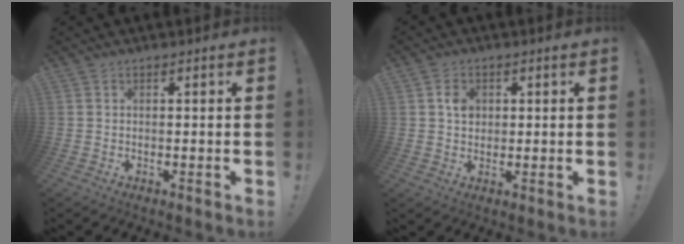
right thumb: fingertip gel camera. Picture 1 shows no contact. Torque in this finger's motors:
{"motor_torque": [-0.04, 0.04, 0.14, 0.15, 0.02]}